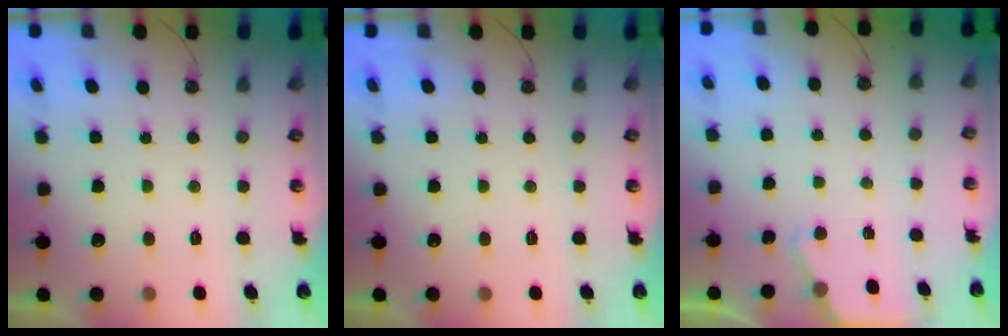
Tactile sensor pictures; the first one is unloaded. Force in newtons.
{"total": 0.0}
{"total": 2.7, "press": 2.7, "slide": 0.4}